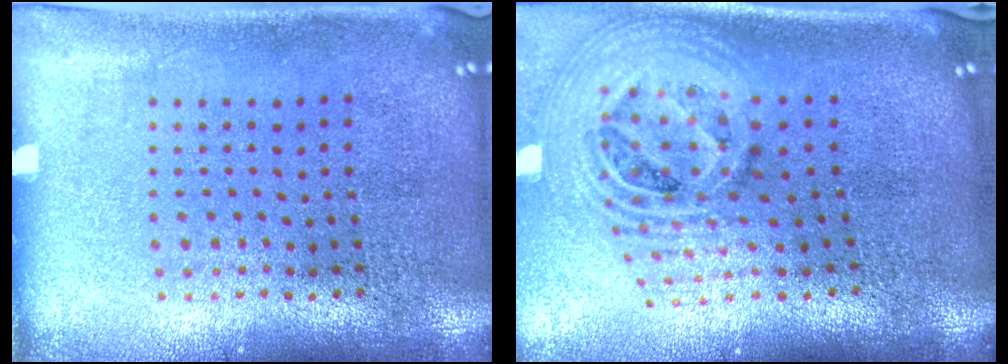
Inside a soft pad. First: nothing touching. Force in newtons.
{"total": 2.7, "press": 1.9, "slide": 1.9}